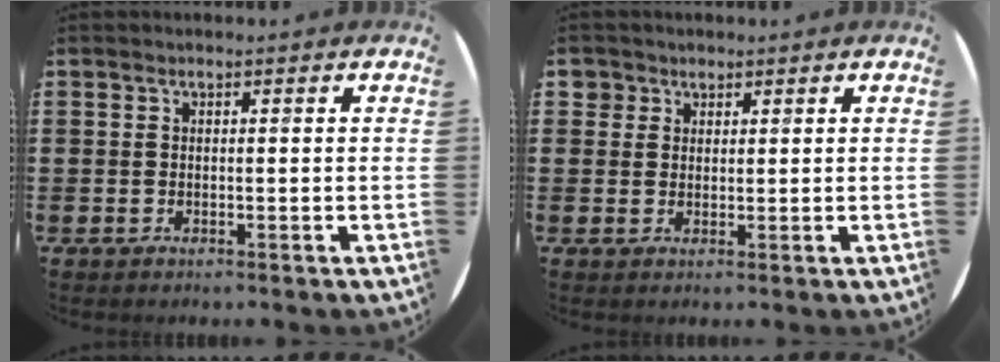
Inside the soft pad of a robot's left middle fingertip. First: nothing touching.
{"total": 2.0, "force": [1.5, 1.4, 0.1], "torque": [0.002, 0.002, 0.028]}